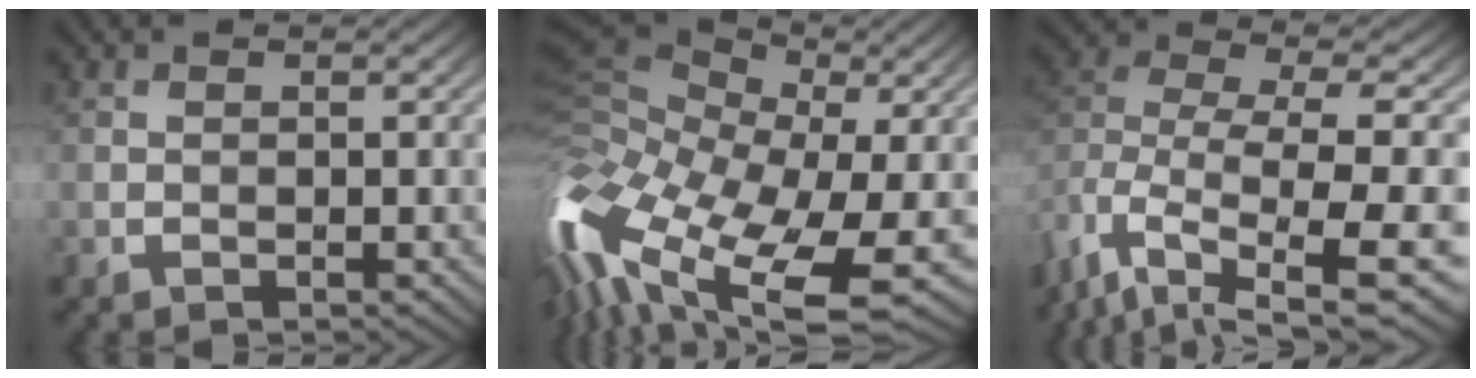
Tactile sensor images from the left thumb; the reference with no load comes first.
{"total": 17.6, "force": [-6.2, 8.9, 13.8], "torque": [-0.326, -0.016, -0.104]}
{"total": 12.0, "force": [-5.5, 5.3, 9.3], "torque": [-0.207, -0.009, -0.057]}